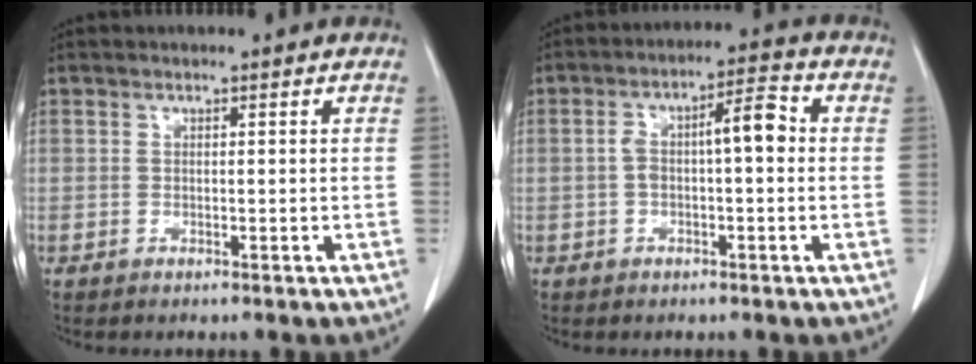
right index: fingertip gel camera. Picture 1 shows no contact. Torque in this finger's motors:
{"motor_torque": [0.35, 0.17, 0.19, 0.05]}